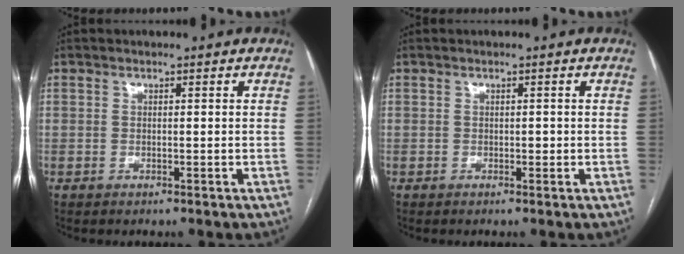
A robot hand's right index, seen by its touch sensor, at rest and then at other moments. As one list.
[{"total": 0.6, "force": [-0.1, 0.4, 0.5], "torque": [-0.006, 0.001, -0.003]}]